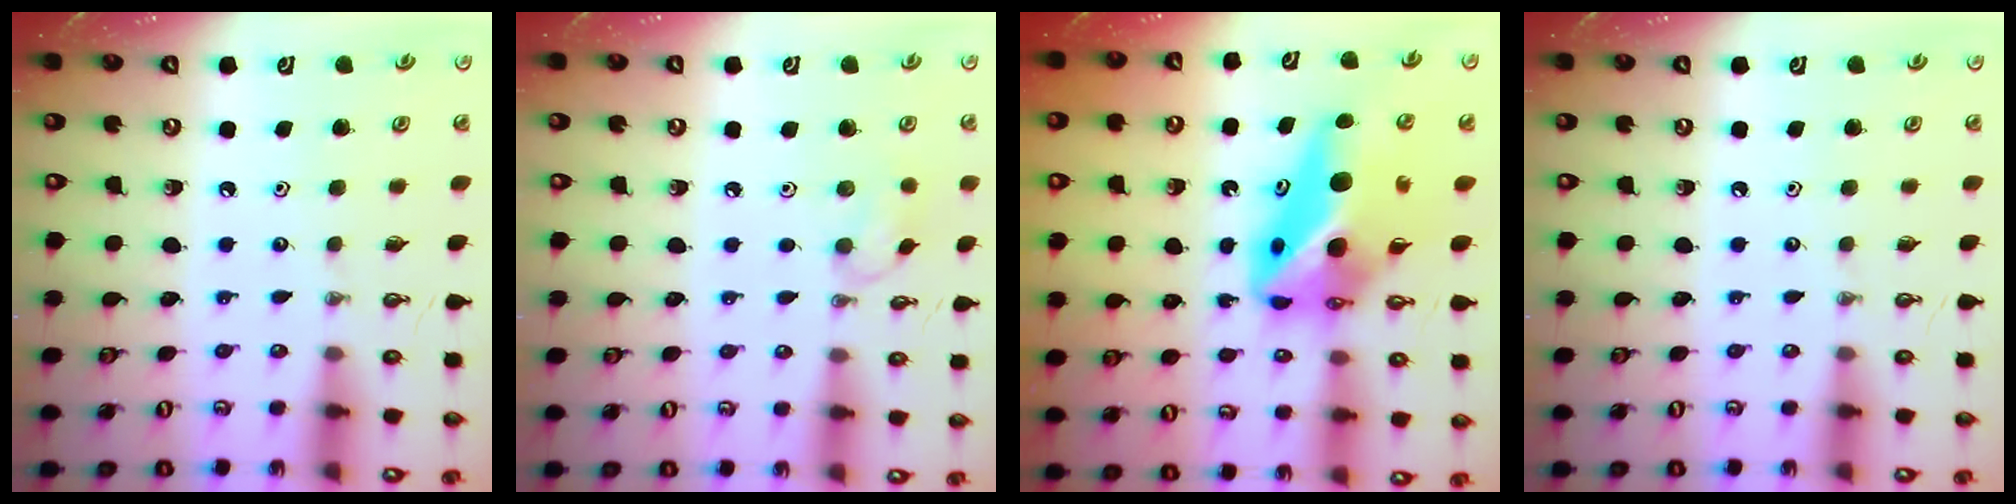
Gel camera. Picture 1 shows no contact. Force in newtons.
{"total": 7.7, "press": 7.1, "slide": 3.2}
{"total": 12.6, "press": 12.6, "slide": 1.0}
{"total": 0.0}